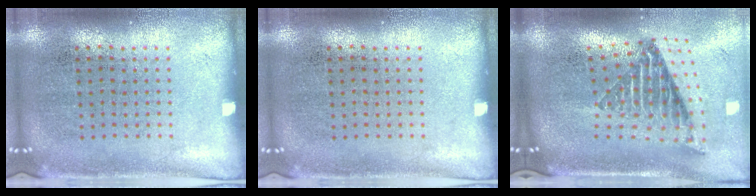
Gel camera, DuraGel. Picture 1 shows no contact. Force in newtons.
{"total": 0.0}
{"total": 2.6, "press": 1.7, "slide": 1.9}